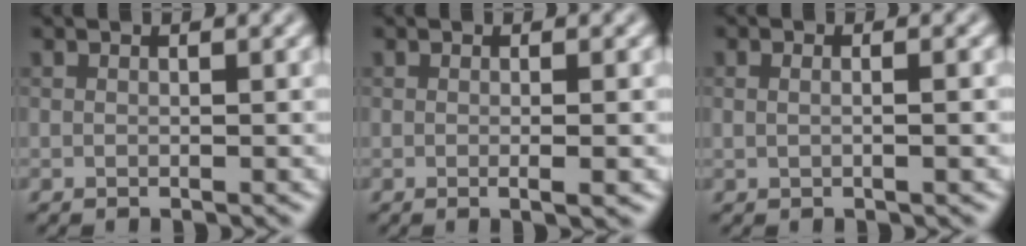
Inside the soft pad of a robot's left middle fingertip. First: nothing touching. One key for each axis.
{"total": 1.6, "fx": -0.5, "fy": 0.2, "fz": 1.5, "tx": -0.024, "ty": 0.003, "tz": -0.003}
{"total": 2.0, "fx": 0.1, "fy": 1.0, "fz": 1.7, "tx": -0.014, "ty": 0.011, "tz": -0.001}